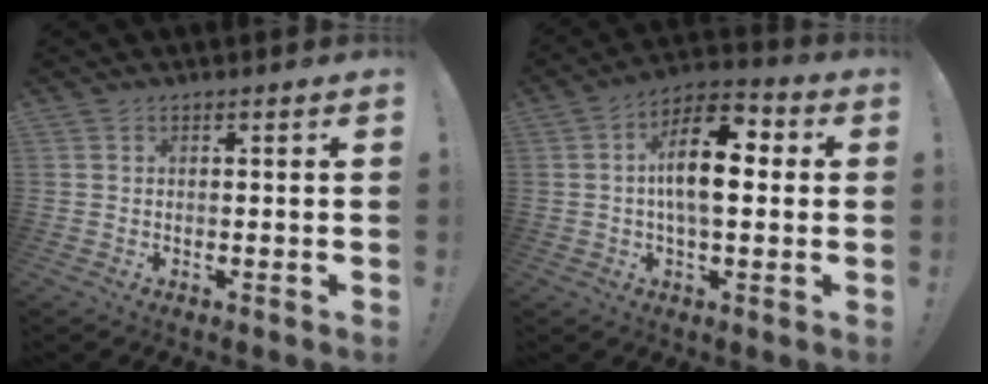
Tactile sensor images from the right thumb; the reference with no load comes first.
{"total": 14.8, "force": [1.2, 7.3, 12.9], "torque": [-0.213, 0.003, 0.010]}